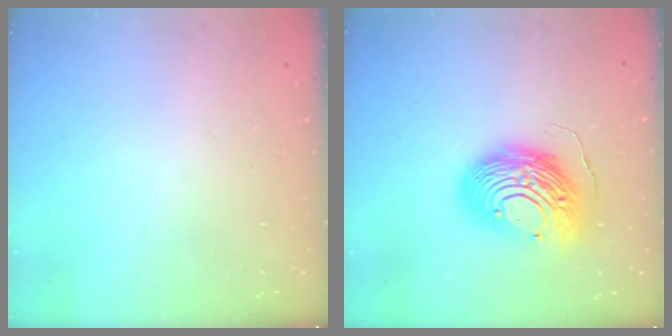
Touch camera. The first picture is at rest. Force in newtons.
{"total": 14.5, "press": 14.4, "slide": 1.5}